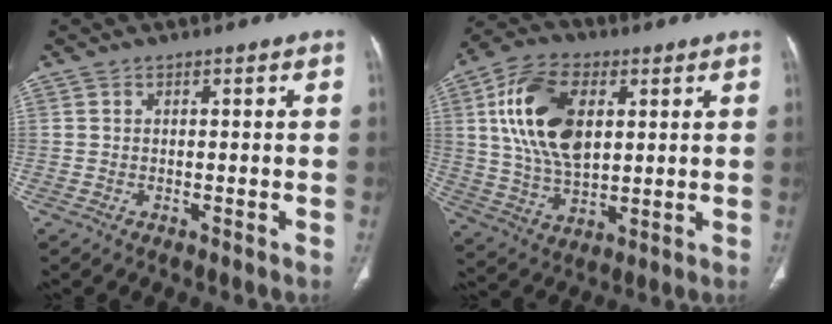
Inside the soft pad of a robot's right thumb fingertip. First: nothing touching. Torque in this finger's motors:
{"motor_torque": [2.19, 2.09, 1.67, -0.13, 0.34]}